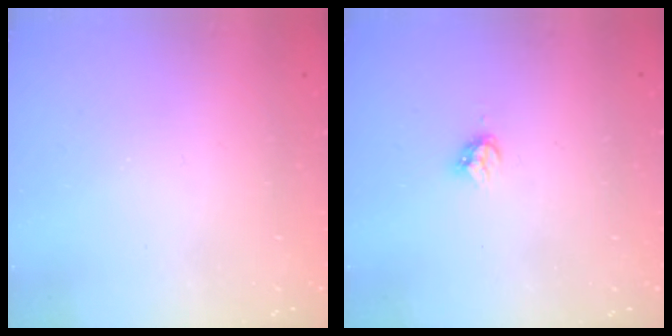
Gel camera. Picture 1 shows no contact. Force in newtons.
{"total": 4.2, "press": 4.2, "slide": 0.6}